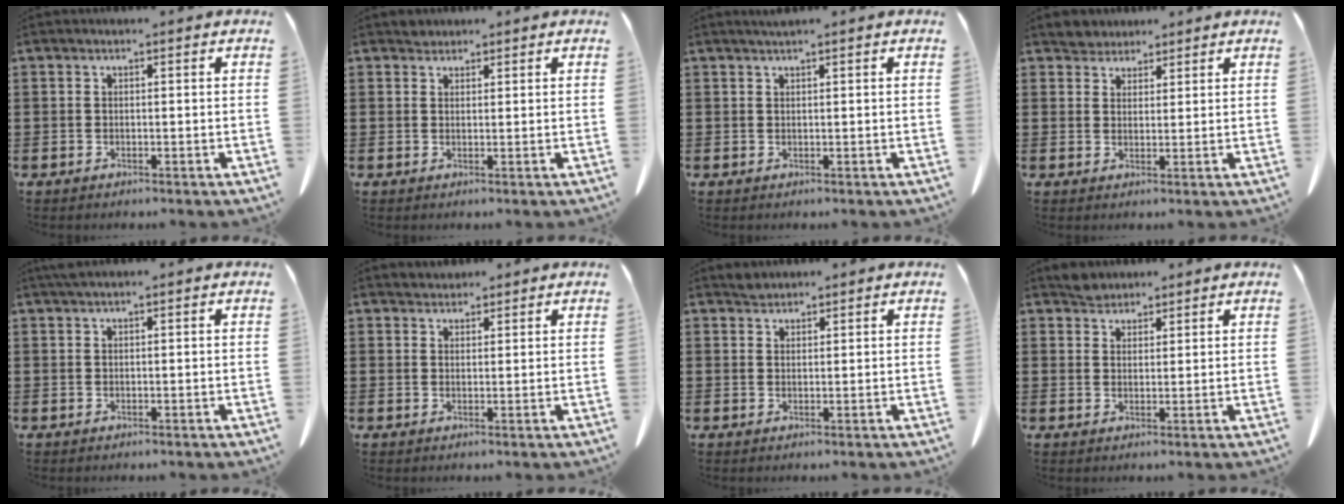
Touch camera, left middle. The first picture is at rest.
{"total": 1.4, "force": [1.3, 0.6, -0.2], "torque": [0.000, 0.003, 0.026]}
{"total": 0.8, "force": [0.7, 0.0, 0.4], "torque": [-0.008, -0.001, 0.014]}
{"total": 3.0, "force": [2.8, 1.1, -0.2], "torque": [-0.007, 0.001, 0.054]}
{"total": 0.9, "force": [0.6, 0.1, 0.6], "torque": [-0.014, 0.000, 0.013]}
{"total": 1.7, "force": [1.6, 0.6, -0.1], "torque": [-0.003, 0.003, 0.033]}
{"total": 1.5, "force": [1.4, 0.5, 0.0], "torque": [-0.003, 0.002, 0.028]}
{"total": 2.6, "force": [2.4, 1.0, 0.1], "torque": [-0.009, 0.006, 0.047]}